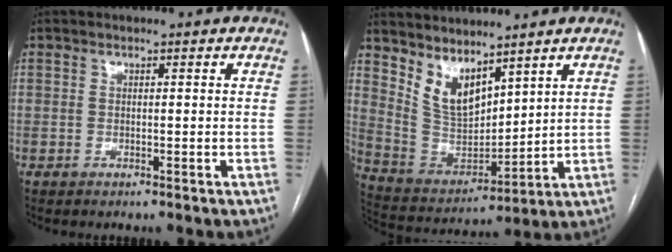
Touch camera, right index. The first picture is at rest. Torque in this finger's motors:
{"motor_torque": [1.12, 1.02, 0.17, 0.09]}